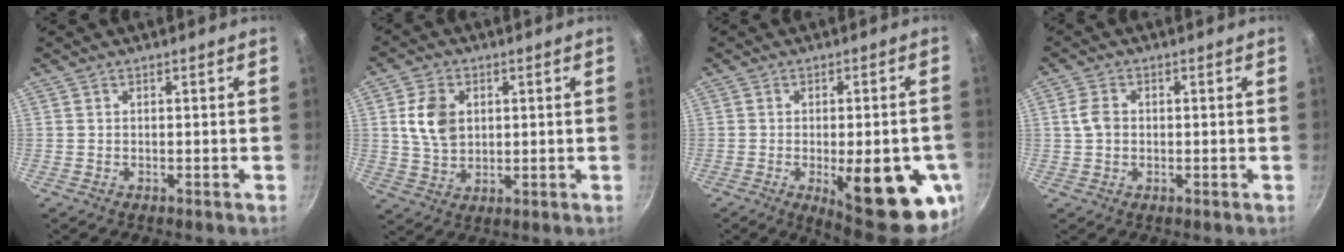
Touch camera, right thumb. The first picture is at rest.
{"total": 8.4, "force": [1.8, 6.1, 5.4], "torque": [-0.085, -0.004, 0.034]}
{"total": 19.0, "force": [-5.2, 6.6, 17.0], "torque": [-0.183, -0.009, -0.059]}
{"total": 3.7, "force": [0.2, 2.8, 2.4], "torque": [-0.041, 0.007, -0.001]}